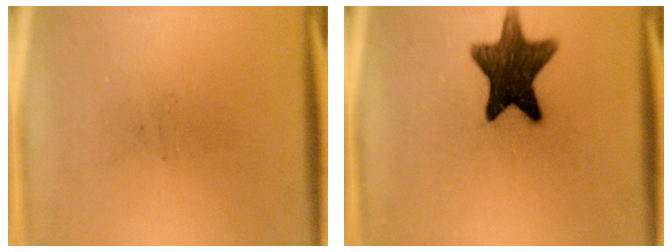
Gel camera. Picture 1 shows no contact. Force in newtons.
{"total": 12.5}